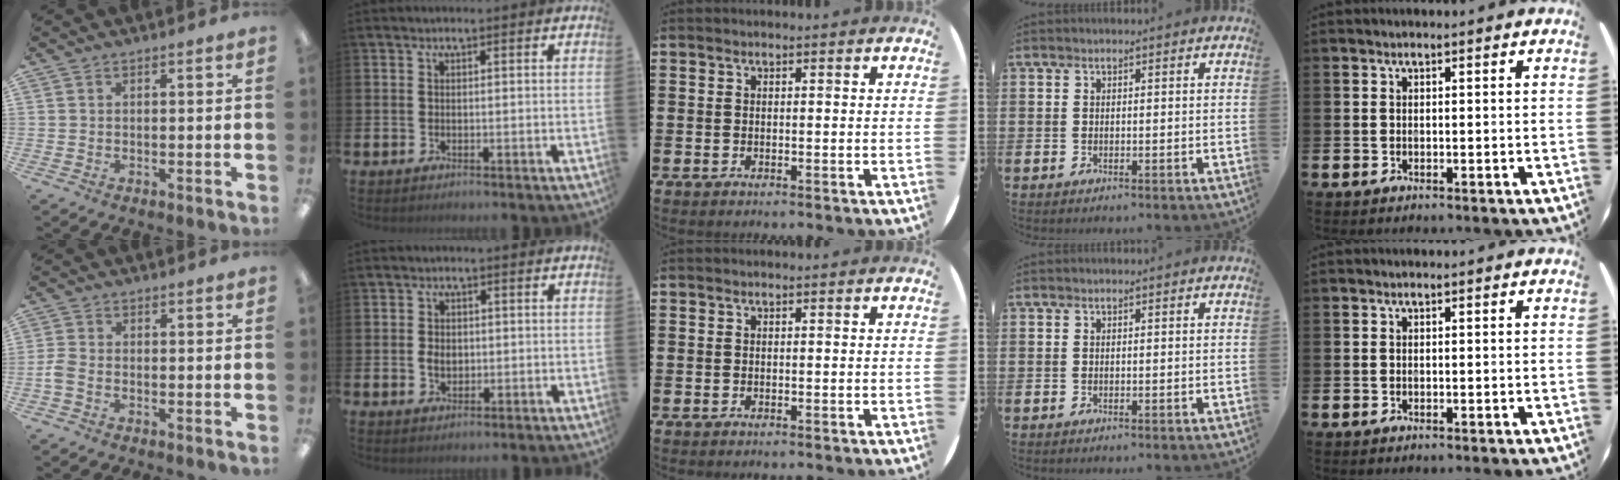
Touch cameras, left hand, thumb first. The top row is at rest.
{"thumb": {"total": 3.0, "force": [-1.2, 1.8, 2.0], "torque": [-0.046, 0.003, -0.024]}, "index": {"total": 2.4, "force": [0.0, 1.9, 1.6], "torque": [-0.011, 0.000, -0.006]}}